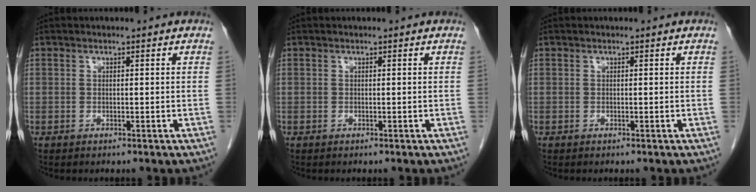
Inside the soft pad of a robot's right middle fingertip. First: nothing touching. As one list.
[{"total": 0.0}, {"total": 0.0}]